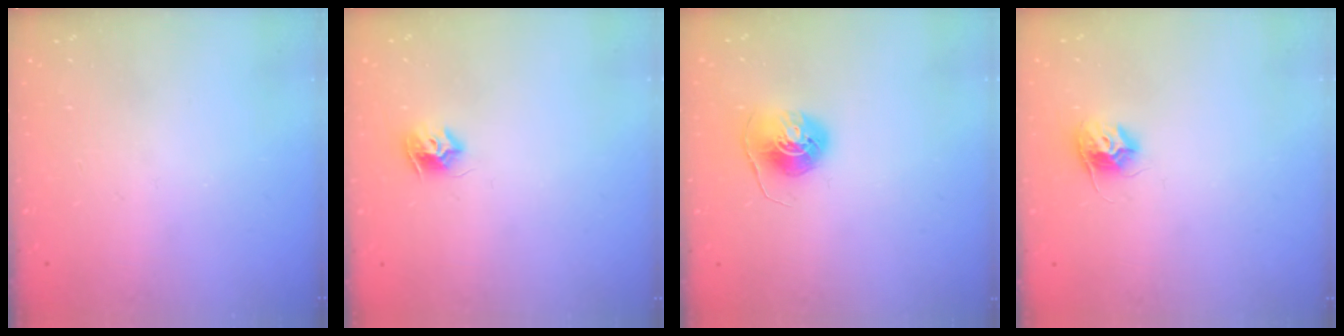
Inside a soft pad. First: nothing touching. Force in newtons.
{"total": 7.5, "press": 7.5, "slide": 0.1}
{"total": 6.8, "press": 6.8, "slide": 0.4}
{"total": 9.1, "press": 9.1, "slide": 0.4}